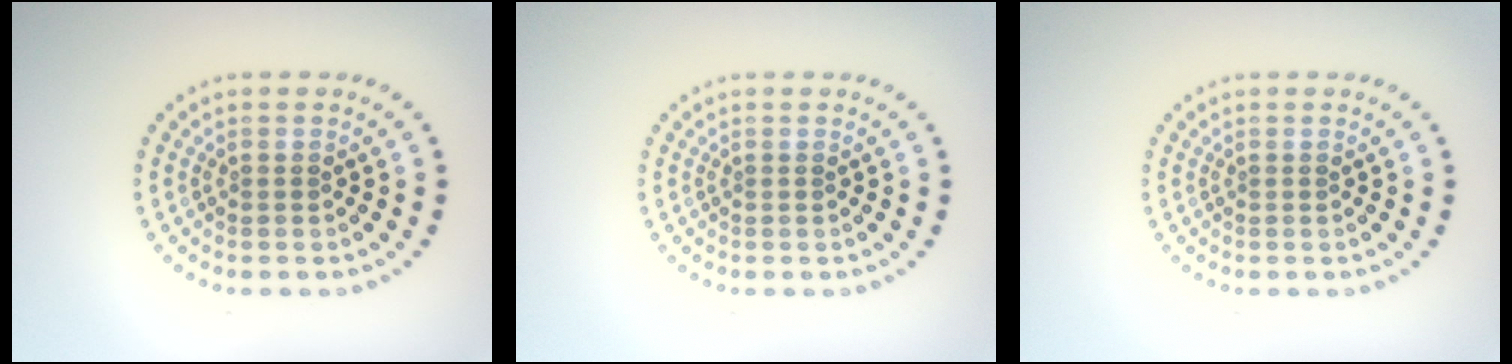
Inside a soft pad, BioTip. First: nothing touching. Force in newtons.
{"total": 0.0}
{"total": 0.0}